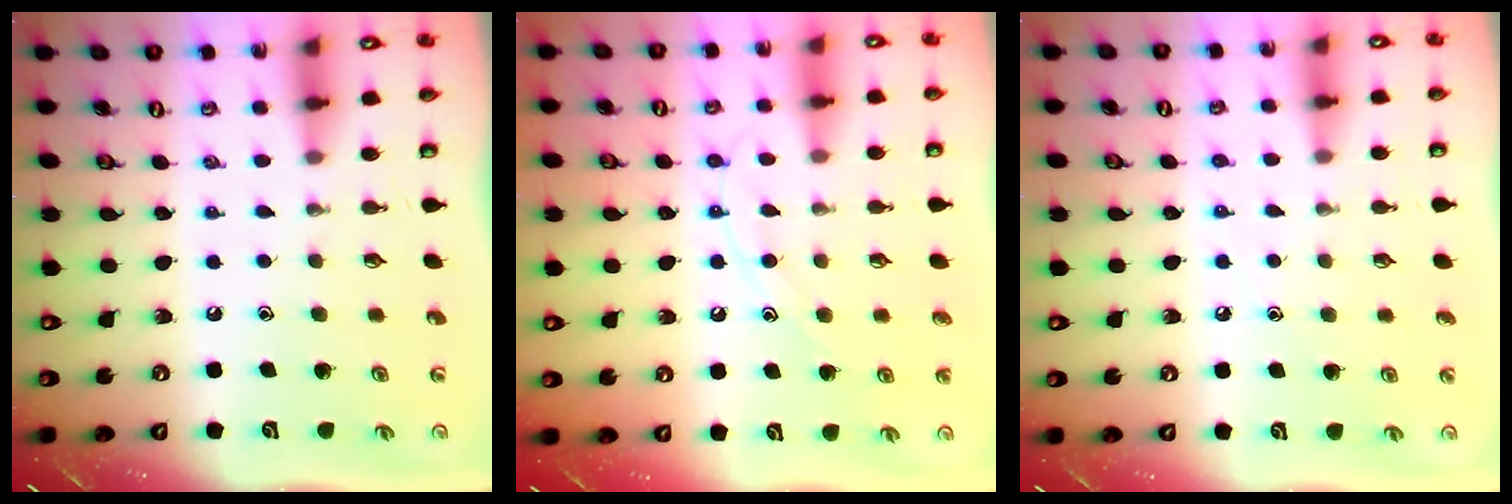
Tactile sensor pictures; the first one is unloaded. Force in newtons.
{"total": 9.6, "press": 9.6, "slide": 0.9}
{"total": 3.4, "press": 3.4, "slide": 0.4}